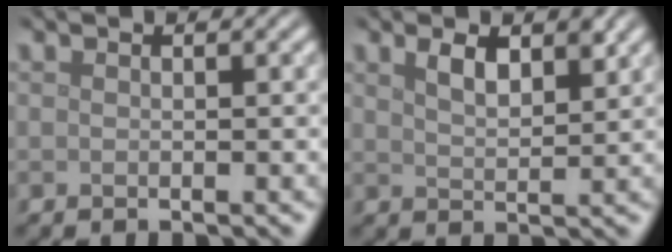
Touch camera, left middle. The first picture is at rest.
{"total": 2.8, "force": [1.8, 1.1, 1.9], "torque": [-0.038, -0.001, 0.035]}